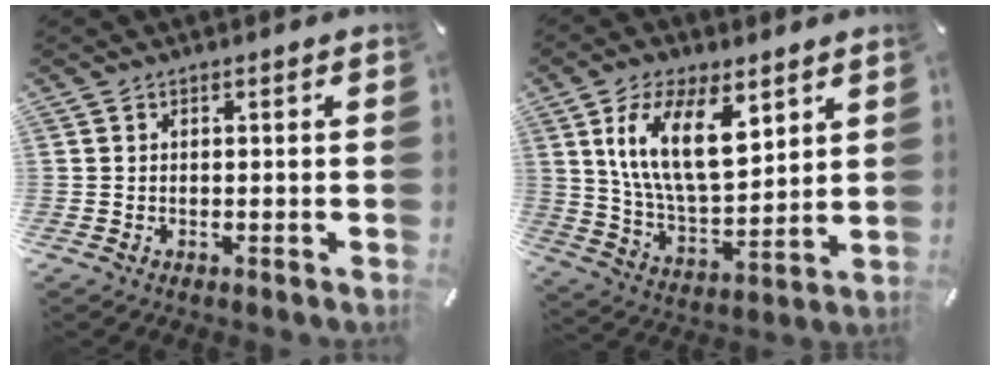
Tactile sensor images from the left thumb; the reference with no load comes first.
{"total": 17.0, "force": [7.8, 8.8, 12.2], "torque": [-0.238, -0.018, 0.137]}